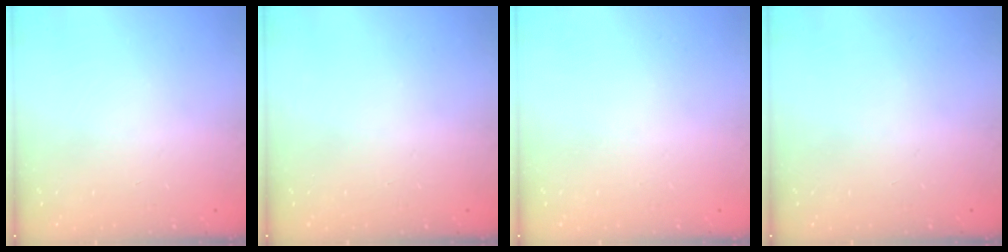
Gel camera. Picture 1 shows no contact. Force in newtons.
{"total": 0.0}
{"total": 0.0}
{"total": 0.0}